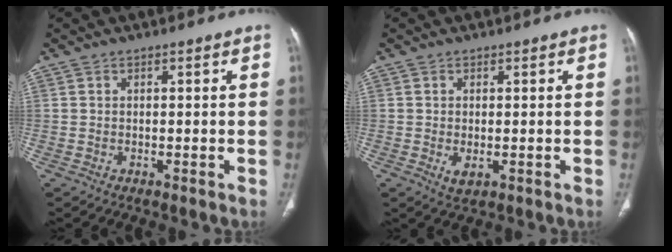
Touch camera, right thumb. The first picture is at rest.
{"total": 2.4, "force": [-0.5, 1.2, 2.0], "torque": [-0.038, -0.006, -0.003]}